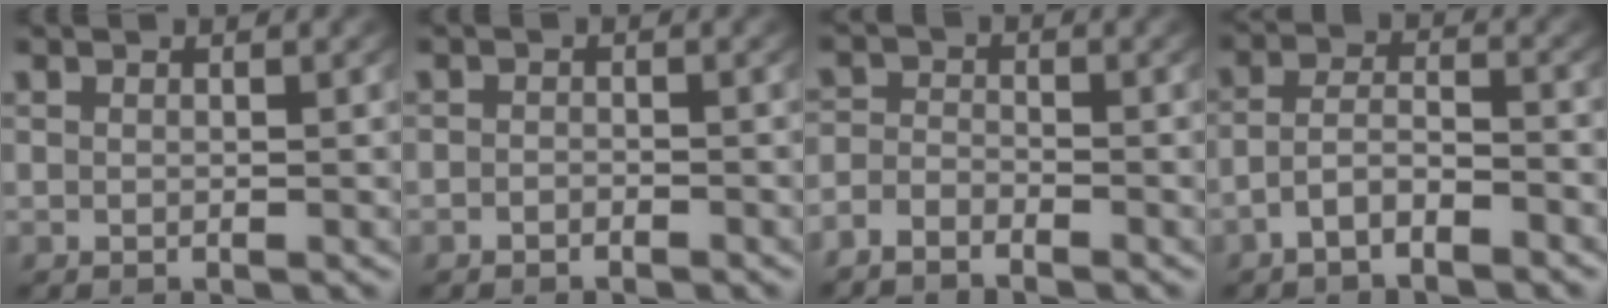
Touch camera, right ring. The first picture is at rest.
{"total": 0.9, "force": [-0.9, 0.2, -0.1], "torque": [-0.003, -0.011, -0.012]}
{"total": 2.9, "force": [-2.4, 1.6, 0.5], "torque": [-0.020, -0.015, -0.044]}
{"total": 3.9, "force": [-2.7, 2.1, 1.9], "torque": [-0.037, -0.015, -0.047]}